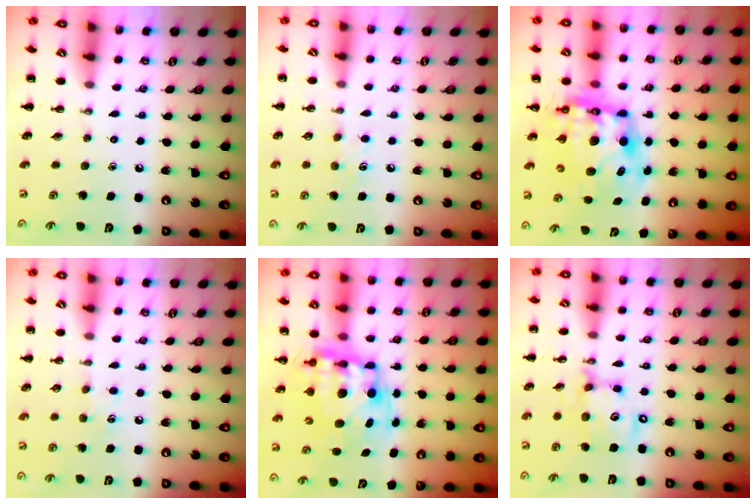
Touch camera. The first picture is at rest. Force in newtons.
{"total": 5.5, "press": 5.3, "slide": 1.5}
{"total": 11.5, "press": 11.2, "slide": 2.7}
{"total": 4.8, "press": 4.6, "slide": 1.6}
{"total": 11.4, "press": 11.0, "slide": 2.9}
{"total": 13.2, "press": 12.9, "slide": 3.1}